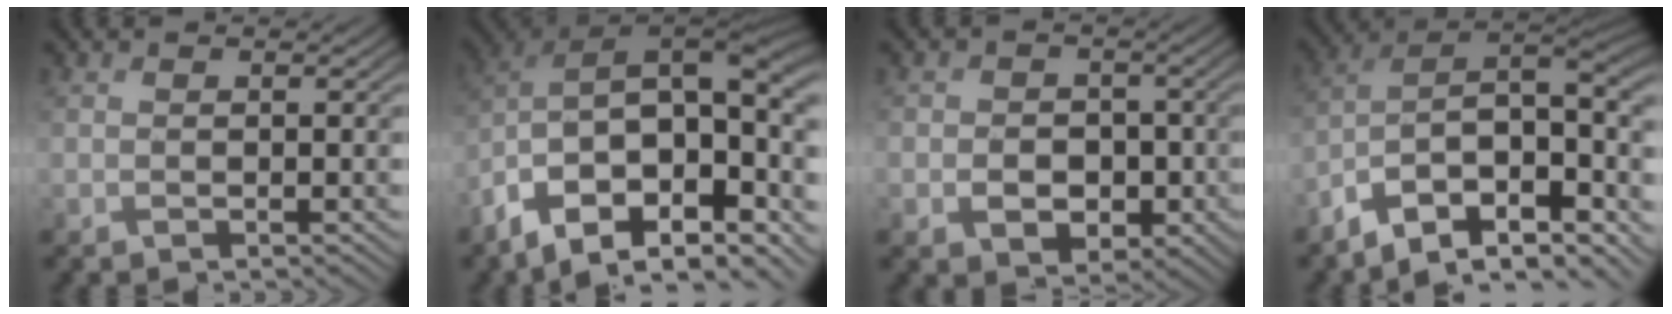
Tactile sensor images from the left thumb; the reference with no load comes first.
{"total": 17.7, "force": [-6.3, 10.3, 13.0], "torque": [-0.251, -0.018, -0.087]}
{"total": 5.6, "force": [-1.1, 4.9, 2.5], "torque": [-0.046, -0.002, -0.027]}
{"total": 15.0, "force": [-6.8, 7.9, 10.8], "torque": [-0.206, -0.018, -0.101]}